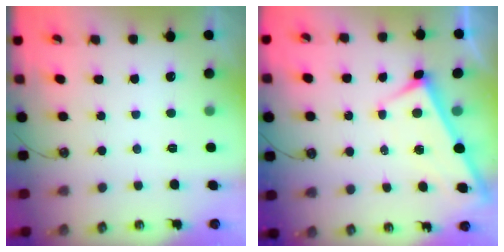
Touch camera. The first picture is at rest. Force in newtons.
{"total": 2.6, "press": 2.6, "slide": 0.4}